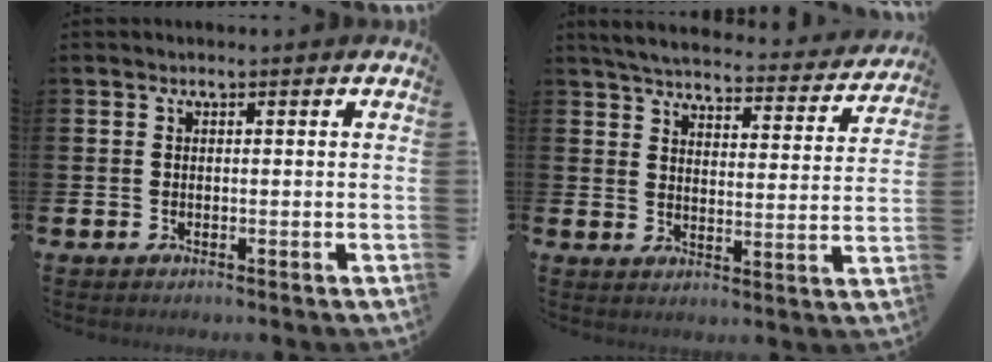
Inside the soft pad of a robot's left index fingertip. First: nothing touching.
{"total": 4.8, "force": [4.5, 0.9, 1.4], "torque": [-0.043, -0.038, 0.073]}